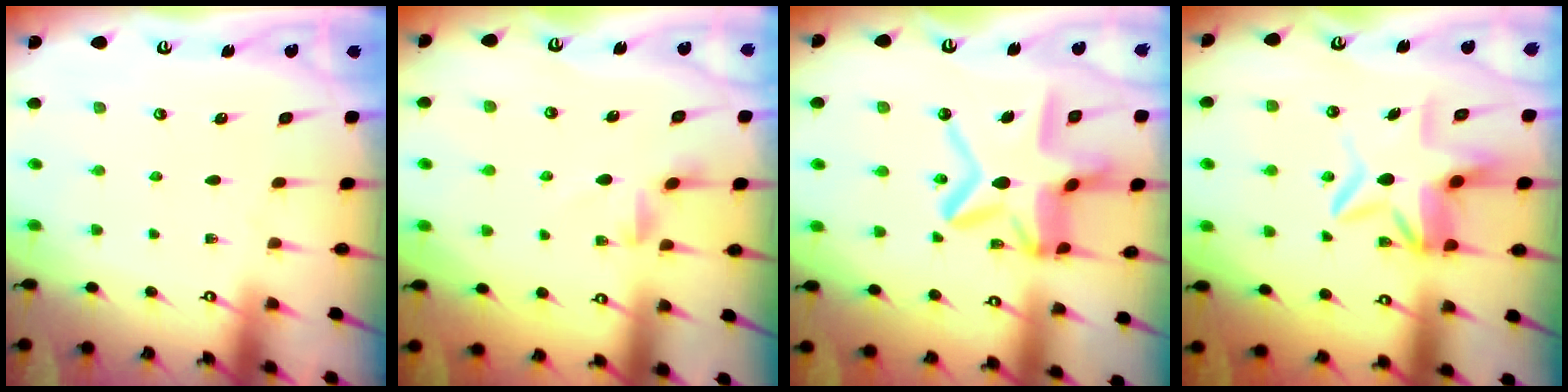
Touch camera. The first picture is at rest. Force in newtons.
{"total": 2.5, "press": 2.4, "slide": 0.6}
{"total": 17.3, "press": 17.2, "slide": 1.6}
{"total": 8.2, "press": 7.8, "slide": 2.4}